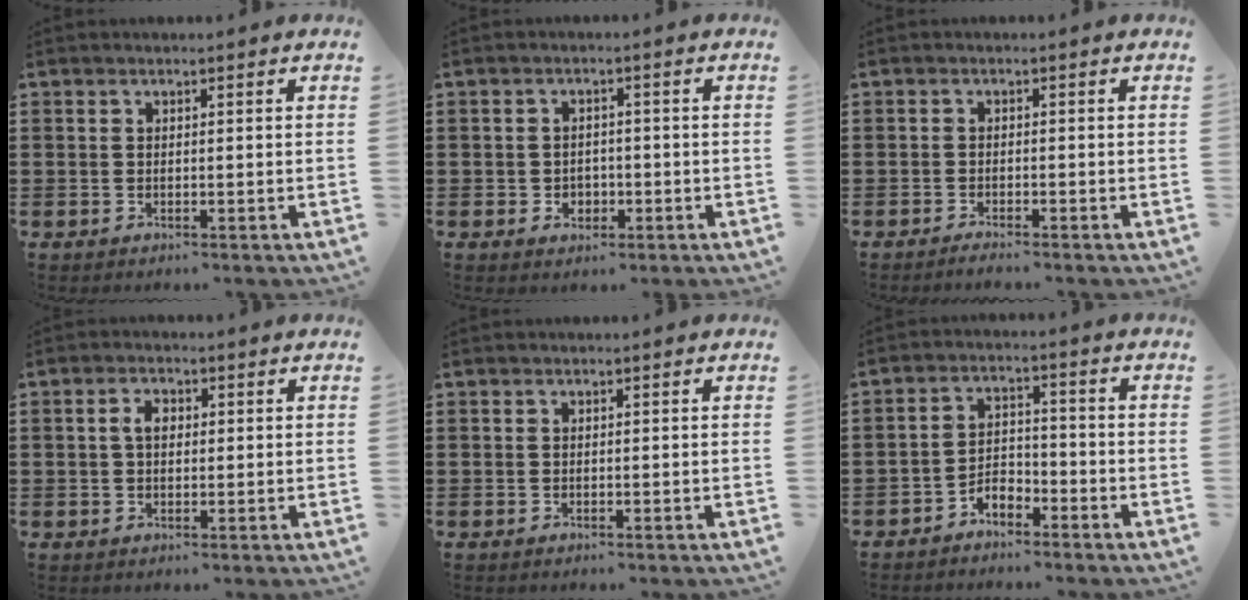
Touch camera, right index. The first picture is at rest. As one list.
[{"total": 2.1, "force": [-0.7, 1.9, 0.7], "torque": [-0.020, 0.004, -0.017]}, {"total": 1.1, "force": [-1.1, -0.1, 0.2], "torque": [-0.006, -0.002, -0.021]}, {"total": 2.8, "force": [0.4, 1.6, 2.2], "torque": [-0.047, 0.010, 0.006]}, {"total": 0.0}, {"total": 3.4, "force": [-3.0, 1.3, 0.9], "torque": [-0.022, 0.009, -0.062]}]